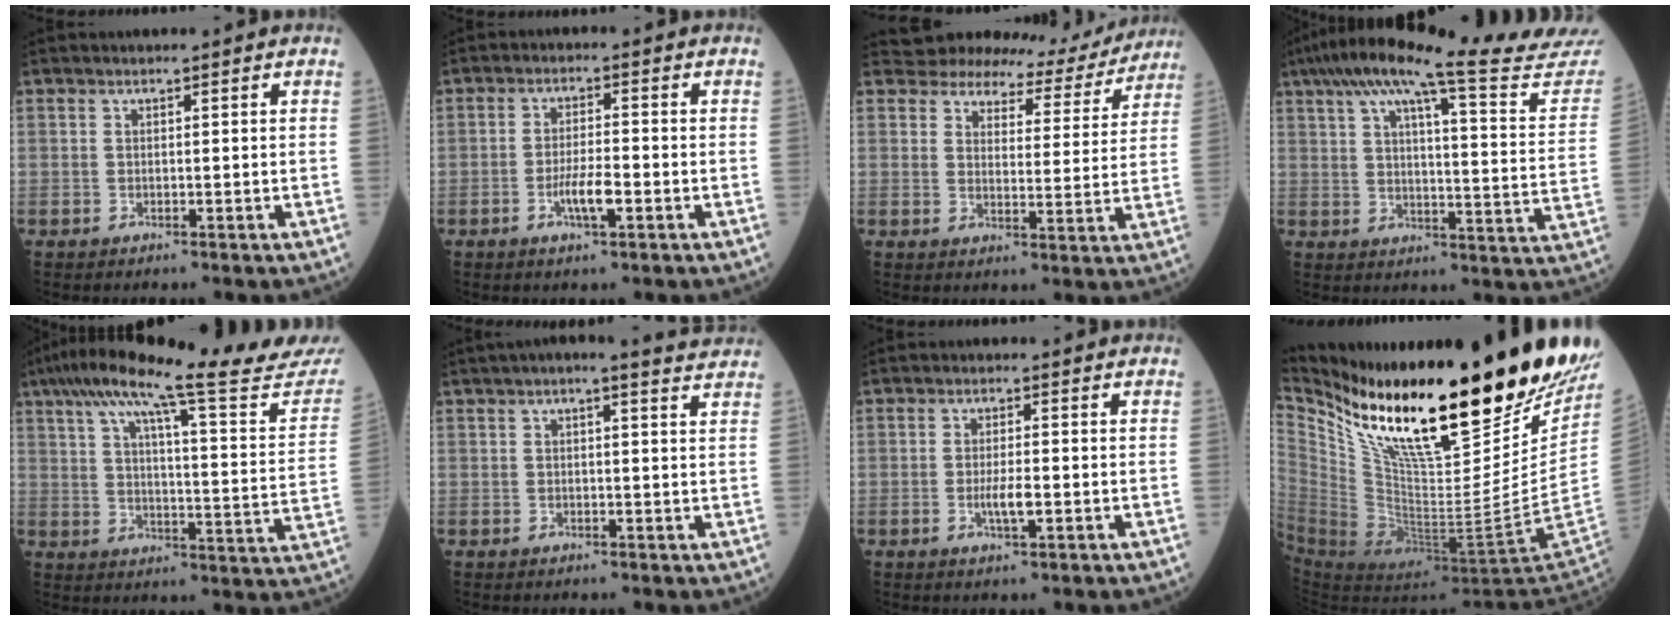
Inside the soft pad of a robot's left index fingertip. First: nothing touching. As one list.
[{"total": 4.4, "force": [-1.9, 0.7, 3.9], "torque": [-0.078, -0.004, -0.036]}, {"total": 10.7, "force": [10.4, 2.8, 0.3], "torque": [0.008, -0.016, 0.117]}, {"total": 26.4, "force": [23.7, -0.1, 11.8], "torque": [-0.181, -0.059, 0.294]}, {"total": 27.4, "force": [23.8, 0.6, 13.7], "torque": [-0.212, -0.042, 0.306]}, {"total": 6.7, "force": [5.5, 0.7, 3.6], "torque": [-0.053, 0.021, 0.054]}, {"total": 3.1, "force": [-0.9, 0.6, 2.9], "torque": [-0.061, -0.006, -0.016]}, {"total": 30.6, "force": [22.8, 3.1, 20.2], "torque": [-0.340, -0.070, 0.361]}]